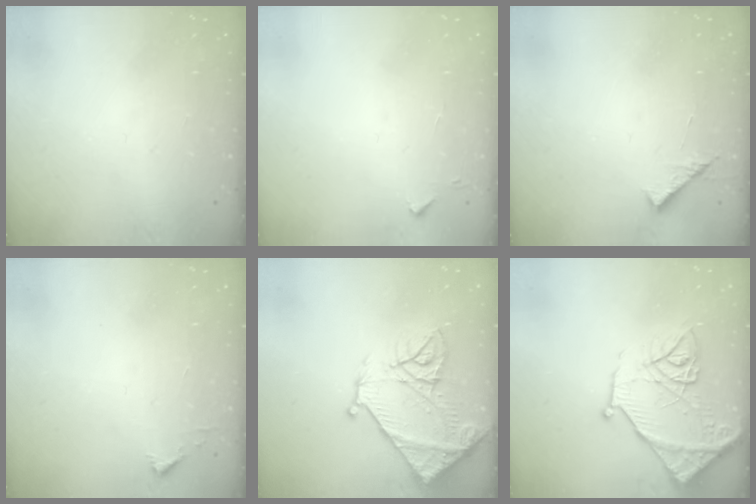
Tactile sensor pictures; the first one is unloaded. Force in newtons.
{"total": 2.8, "press": 2.8, "slide": 0.4}
{"total": 6.9, "press": 6.9, "slide": 0.7}
{"total": 2.3, "press": 2.3, "slide": 0.2}
{"total": 17.7, "press": 17.6, "slide": 1.9}
{"total": 17.7, "press": 17.6, "slide": 1.7}